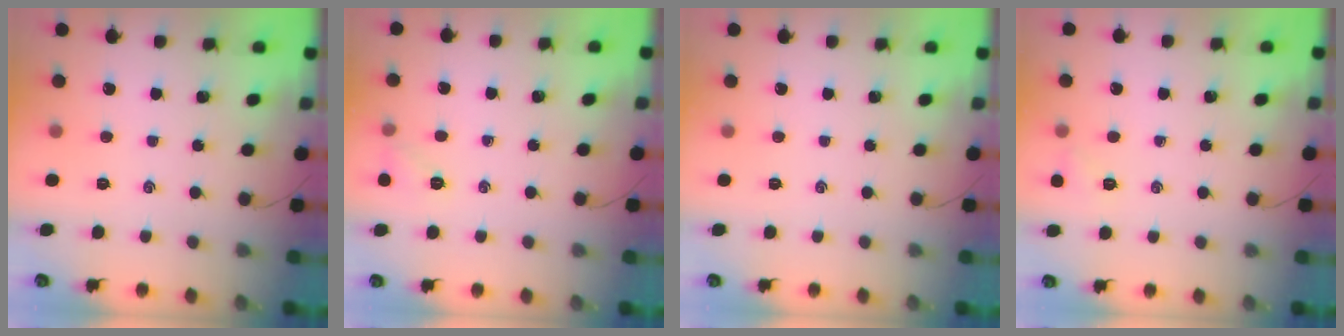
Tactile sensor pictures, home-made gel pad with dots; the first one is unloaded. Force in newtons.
{"total": 5.9, "press": 5.7, "slide": 1.7}
{"total": 0.0}
{"total": 4.5, "press": 4.3, "slide": 1.1}